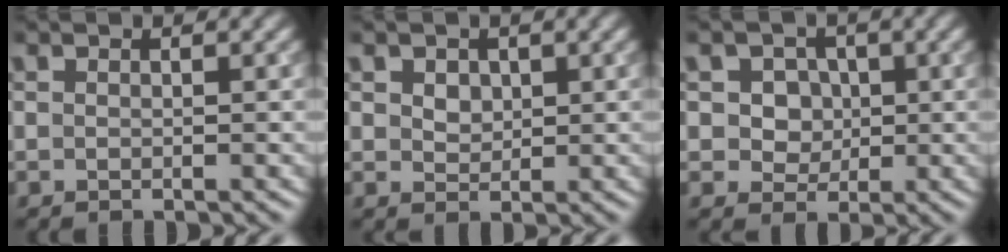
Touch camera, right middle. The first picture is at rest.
{"total": 2.1, "force": [0.9, 1.5, 1.0], "torque": [-0.020, 0.009, 0.014]}
{"total": 4.6, "force": [1.4, 3.8, 2.2], "torque": [-0.028, 0.011, 0.014]}